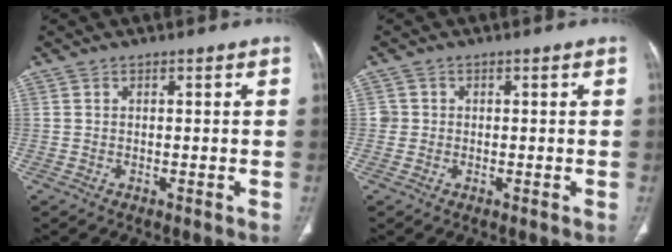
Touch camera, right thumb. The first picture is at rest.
{"total": 1.6, "force": [0.0, 1.6, 0.1], "torque": [0.008, 0.006, -0.002]}